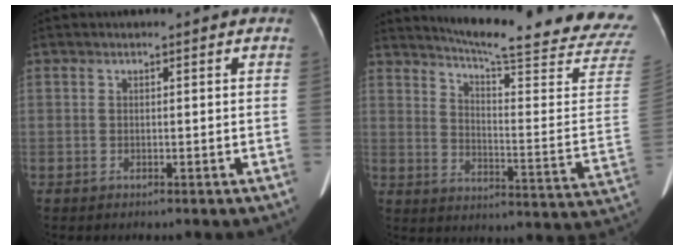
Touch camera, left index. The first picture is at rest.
{"total": 25.7, "force": [23.5, -0.1, 10.4], "torque": [-0.153, -0.133, 0.278]}